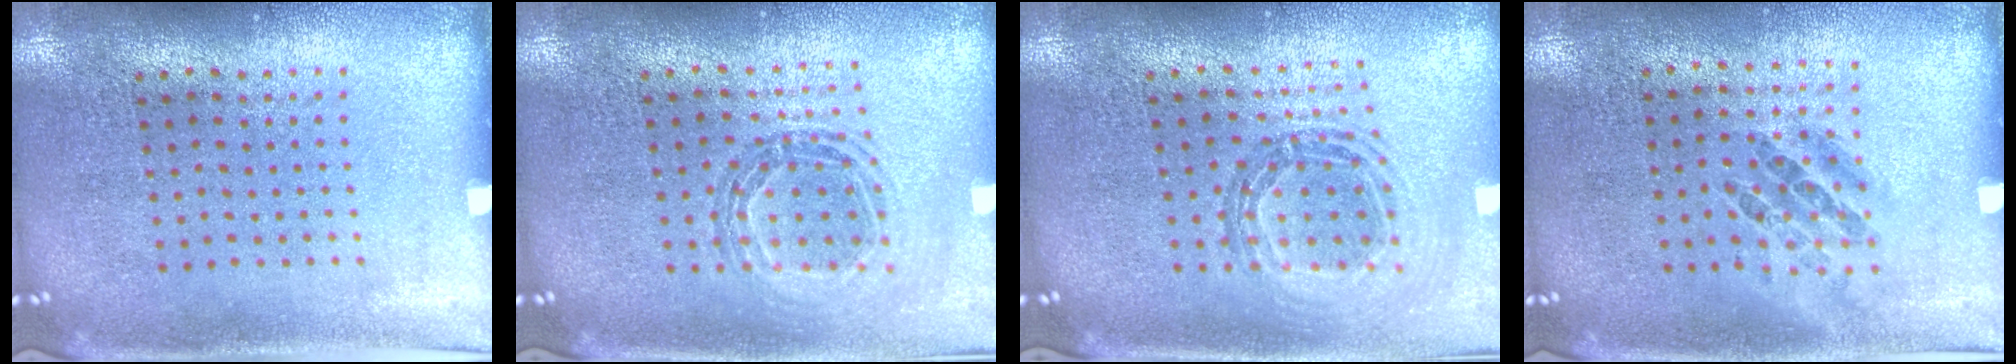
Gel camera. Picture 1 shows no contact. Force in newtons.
{"total": 0.9, "press": 0.9, "slide": 0.2}
{"total": 0.9, "press": 0.9, "slide": 0.1}
{"total": 0.9, "press": 0.7, "slide": 0.6}